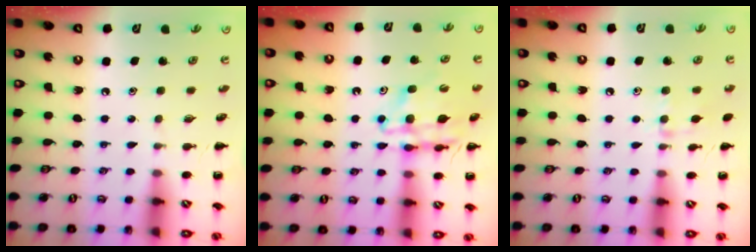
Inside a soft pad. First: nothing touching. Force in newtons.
{"total": 12.0, "press": 11.5, "slide": 3.4}
{"total": 7.8, "press": 7.5, "slide": 2.2}